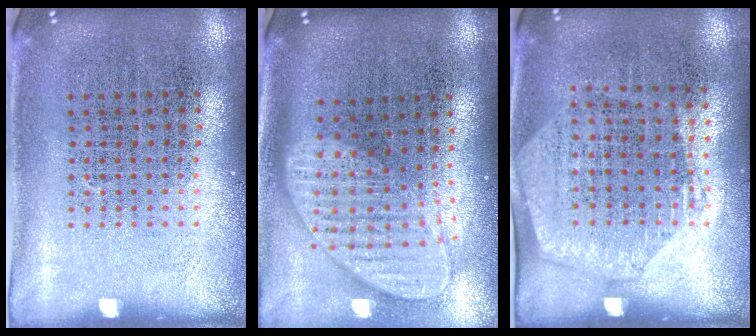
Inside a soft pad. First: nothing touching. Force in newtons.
{"total": 2.0, "press": 1.6, "slide": 1.3}
{"total": 1.5, "press": 1.3, "slide": 0.7}